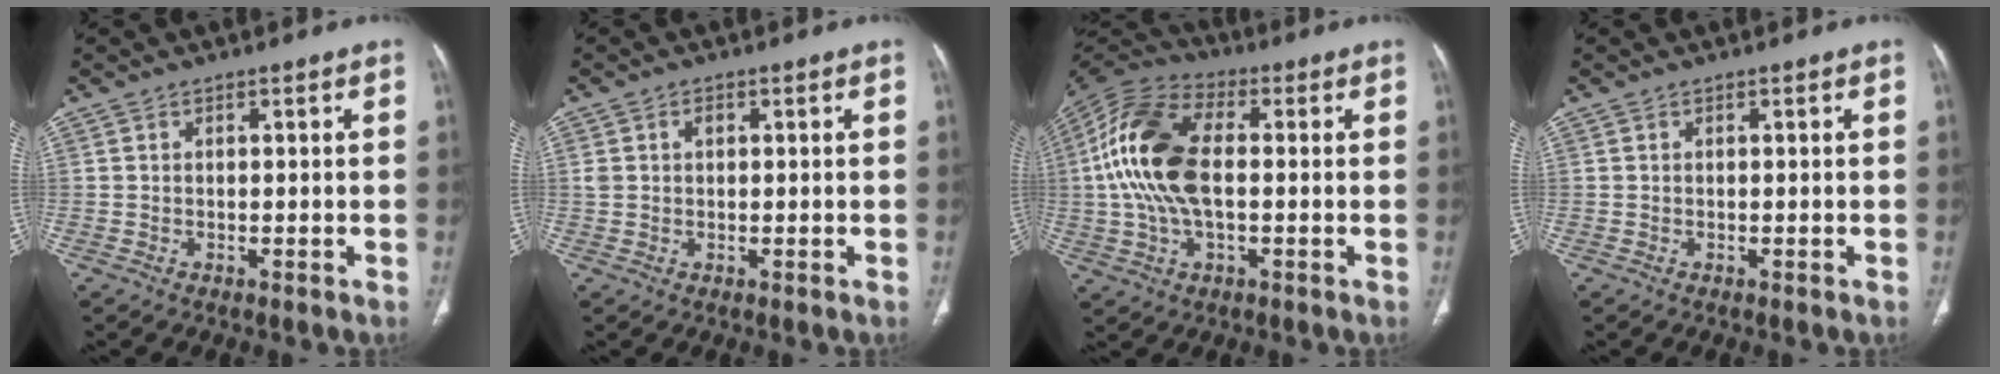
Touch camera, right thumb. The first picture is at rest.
{"total": 2.1, "force": [0.7, 1.5, 1.3], "torque": [-0.024, 0.006, 0.018]}
{"total": 17.0, "force": [0.7, 9.2, 14.2], "torque": [-0.297, 0.023, 0.007]}
{"total": 0.0}